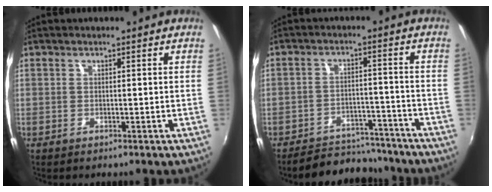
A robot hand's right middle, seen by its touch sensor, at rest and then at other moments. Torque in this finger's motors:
{"motor_torque": [1.06, -0.96, 0.01, 0.01]}